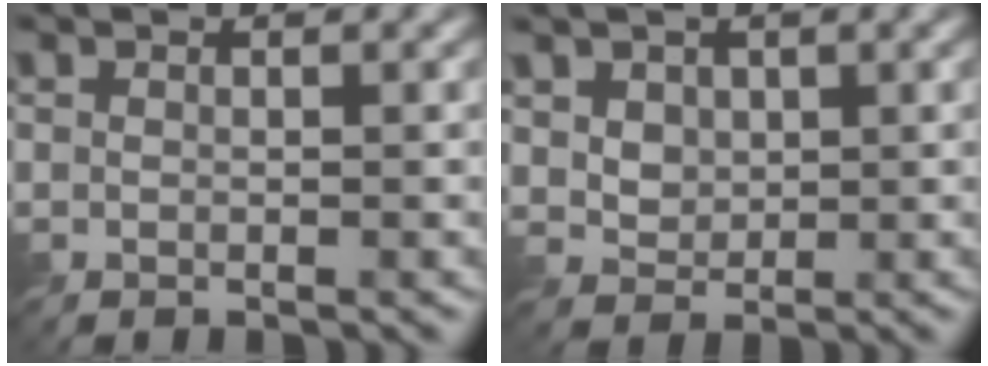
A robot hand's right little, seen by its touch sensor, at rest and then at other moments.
{"total": 2.9, "force": [1.3, 2.2, 1.4], "torque": [-0.053, -0.003, 0.040]}